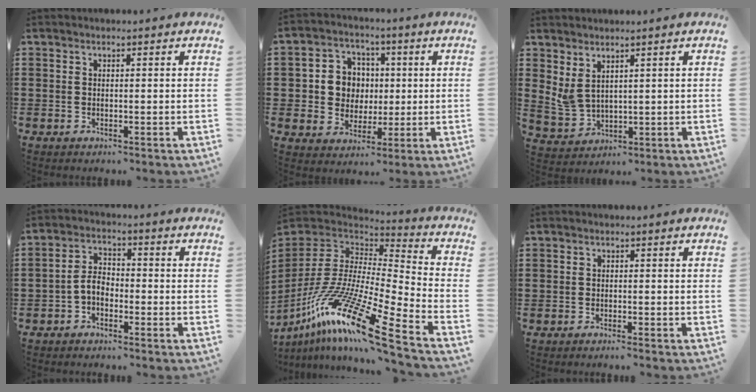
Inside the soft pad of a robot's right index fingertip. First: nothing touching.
{"total": 6.8, "force": [0.4, 6.5, 2.0], "torque": [-0.067, 0.021, 0.008]}
{"total": 3.3, "force": [2.2, 1.5, 2.0], "torque": [-0.061, -0.005, 0.039]}
{"total": 3.9, "force": [-1.8, 2.3, 2.6], "torque": [-0.063, 0.005, -0.040]}
{"total": 17.6, "force": [-11.6, 2.2, 13.0], "torque": [-0.275, 0.000, -0.220]}
{"total": 0.9, "force": [-0.8, -0.3, 0.2], "torque": [-0.006, -0.004, -0.015]}